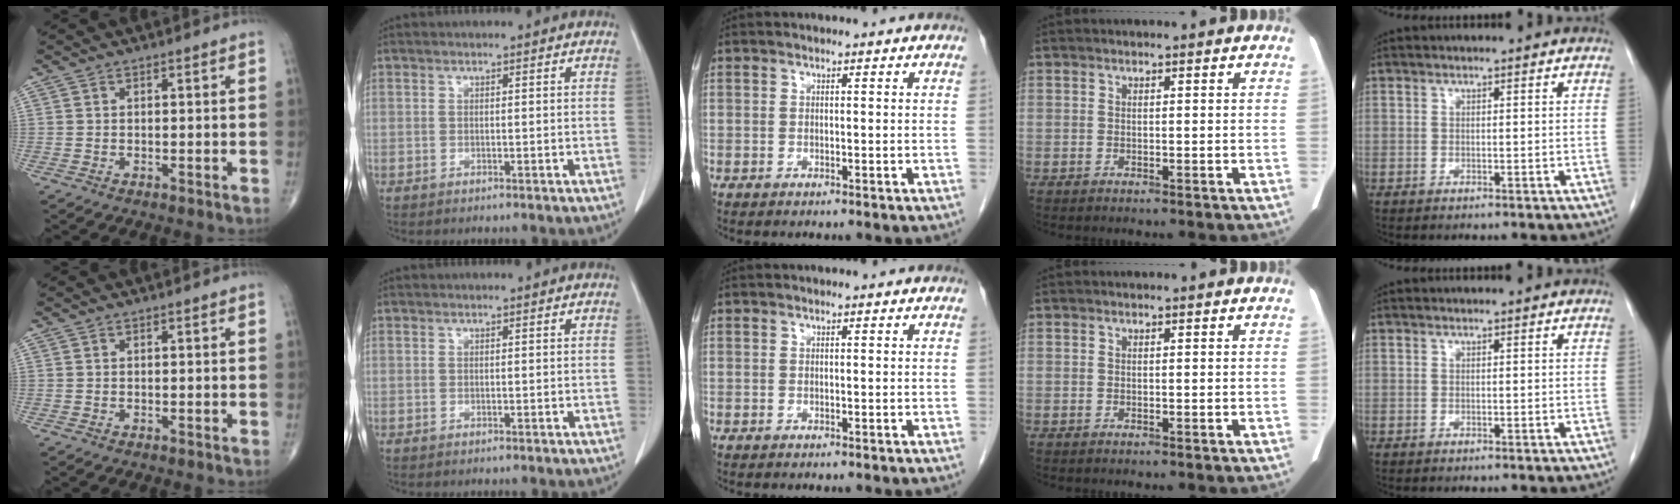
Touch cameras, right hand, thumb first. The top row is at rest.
{}